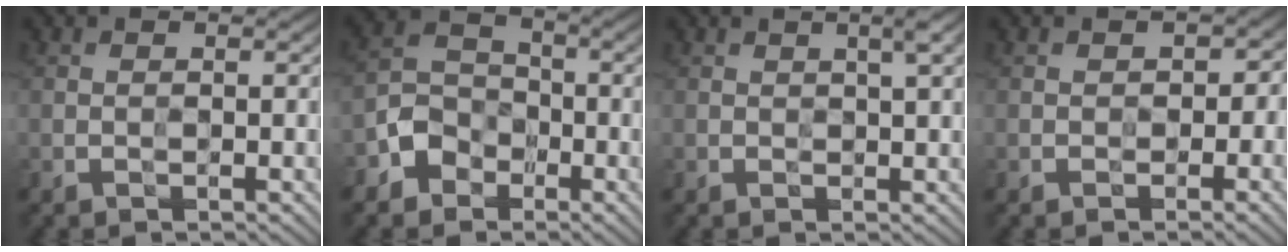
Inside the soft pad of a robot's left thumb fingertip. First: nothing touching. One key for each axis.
{"total": 4.8, "fx": -3.0, "fy": 3.7, "fz": 0.9, "tx": -0.024, "ty": 0.003, "tz": -0.073}
{"total": 1.1, "fx": 0.8, "fy": 0.0, "fz": 0.7, "tx": -0.010, "ty": 0.002, "tz": 0.014}
{"total": 1.2, "fx": -0.5, "fy": 1.1, "fz": -0.2, "tx": 0.007, "ty": -0.006, "tz": -0.008}